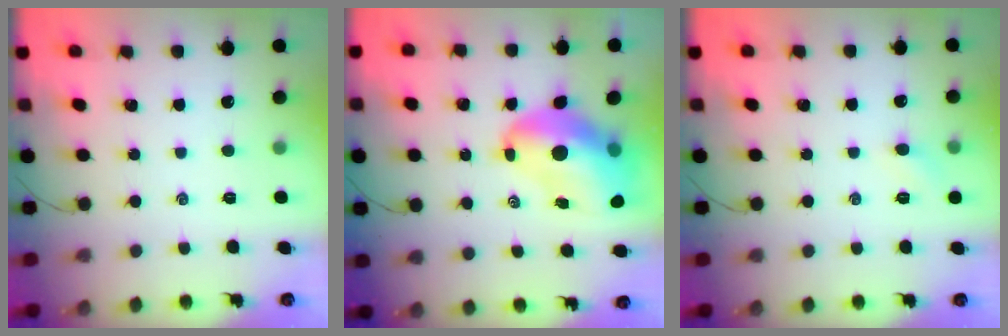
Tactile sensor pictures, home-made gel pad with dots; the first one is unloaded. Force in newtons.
{"total": 15.1, "press": 14.5, "slide": 3.9}
{"total": 3.9, "press": 3.7, "slide": 1.0}